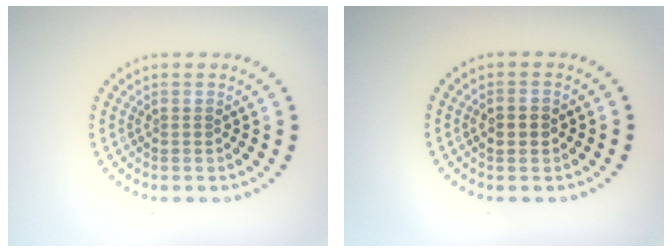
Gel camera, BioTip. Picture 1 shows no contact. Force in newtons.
{"total": 2.2, "press": 2.2, "slide": 0.2}